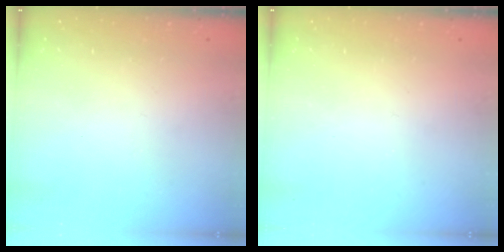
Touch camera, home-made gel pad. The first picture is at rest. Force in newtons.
{"total": 0.0}